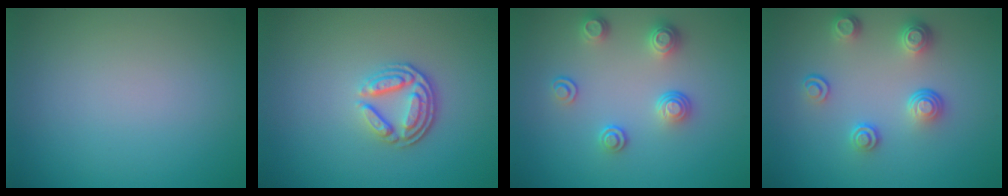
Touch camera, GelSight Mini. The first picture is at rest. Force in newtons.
{"total": 3.7, "press": 2.7, "slide": 2.4}
{"total": 2.9, "press": 2.6, "slide": 1.4}
{"total": 3.8, "press": 2.8, "slide": 2.5}